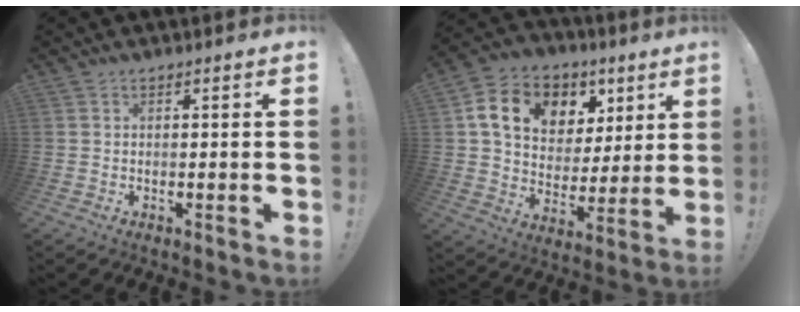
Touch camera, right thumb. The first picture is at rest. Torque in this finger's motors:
{"motor_torque": [1.79, 2.62, 0.50, -0.19, 0.17]}